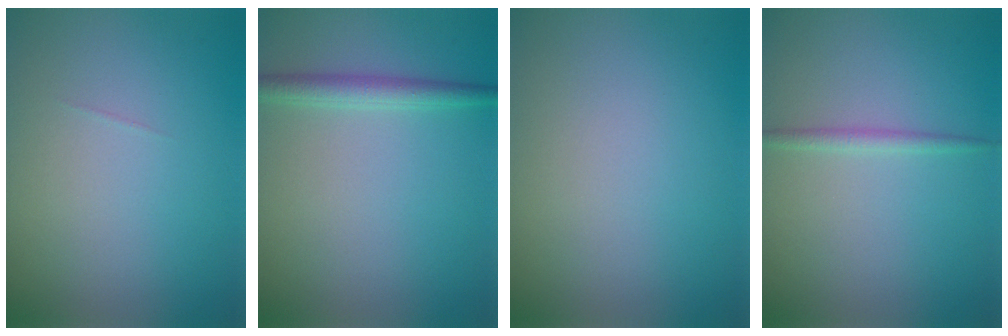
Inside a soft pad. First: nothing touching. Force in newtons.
{"total": 2.1, "press": 2.1, "slide": 0.0}
{"total": 0.0}
{"total": 1.1, "press": 1.1, "slide": 0.0}